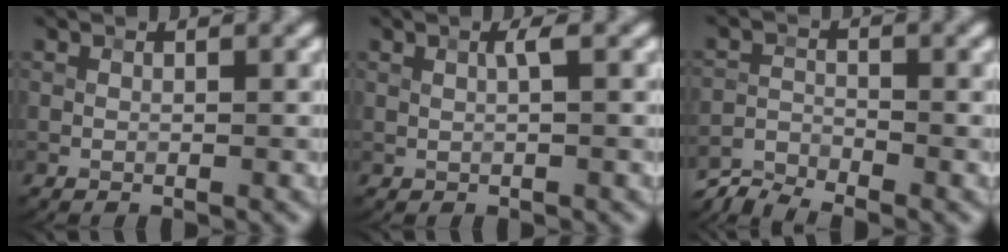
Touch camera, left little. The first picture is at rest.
{"total": 0.9, "force": [0.3, 0.0, 0.8], "torque": [-0.020, 0.003, 0.006]}
{"total": 3.7, "force": [-3.5, 0.5, 0.9], "torque": [-0.020, -0.006, -0.077]}